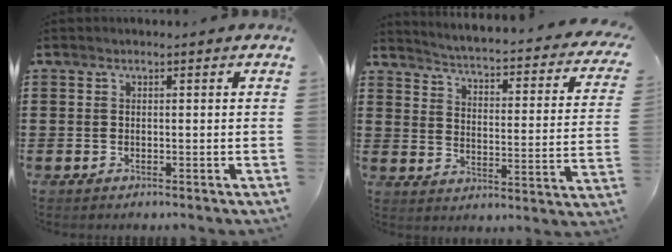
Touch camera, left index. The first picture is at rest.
{"total": 2.4, "force": [2.1, -0.3, 1.1], "torque": [-0.040, -0.031, 0.023]}